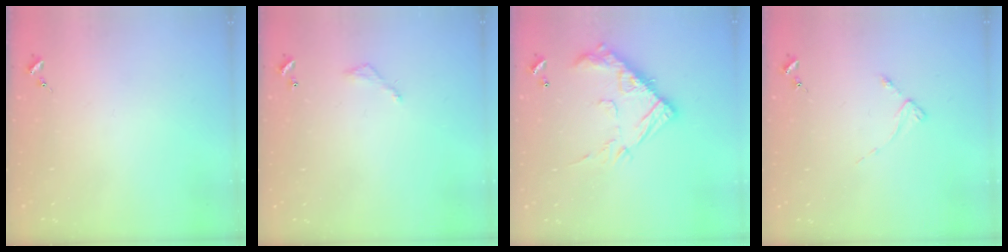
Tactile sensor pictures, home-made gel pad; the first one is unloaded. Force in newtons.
{"total": 3.2, "press": 3.2, "slide": 0.2}
{"total": 17.5, "press": 17.4, "slide": 1.3}
{"total": 2.8, "press": 2.8, "slide": 0.3}